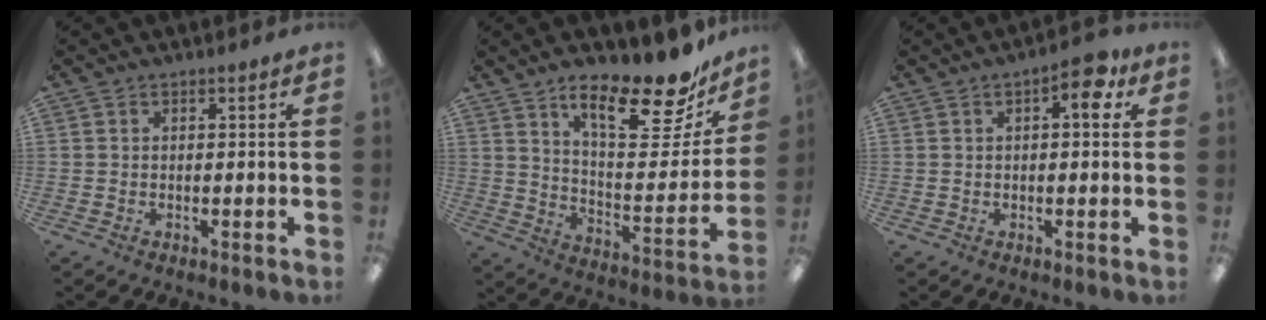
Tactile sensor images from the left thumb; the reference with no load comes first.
{"total": 20.0, "force": [14.8, 6.0, 12.1], "torque": [-0.175, -0.111, 0.241]}
{"total": 6.3, "force": [2.5, 2.4, 5.3], "torque": [-0.066, -0.006, 0.033]}